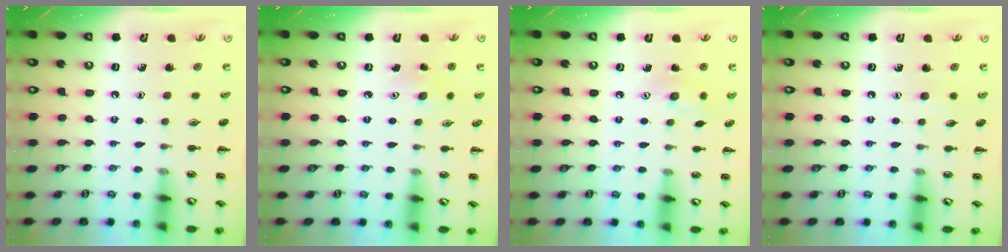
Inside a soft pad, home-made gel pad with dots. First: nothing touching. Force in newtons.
{"total": 3.6, "press": 3.5, "slide": 1.0}
{"total": 6.9, "press": 6.8, "slide": 1.3}
{"total": 3.4, "press": 3.2, "slide": 1.0}